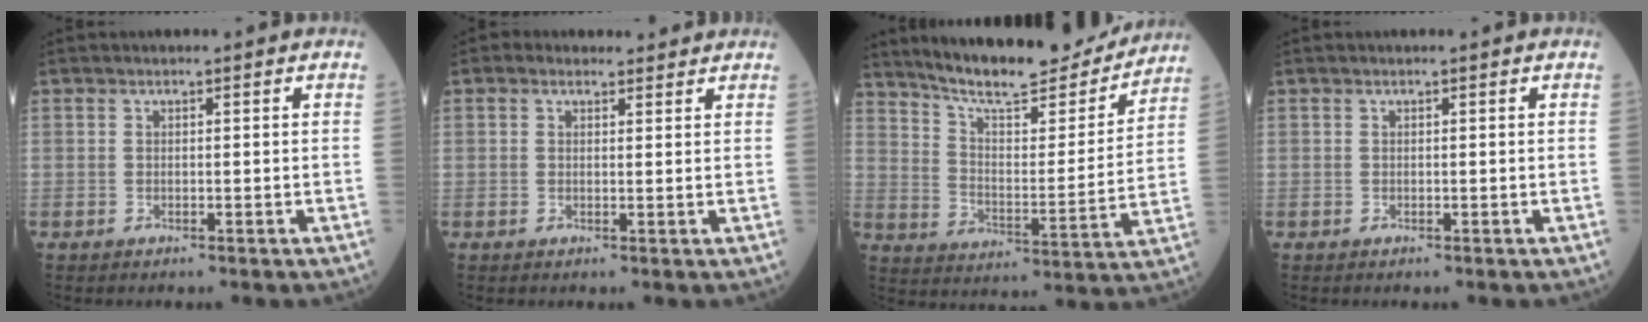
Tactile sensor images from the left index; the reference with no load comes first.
{"total": 2.5, "force": [2.0, 1.4, 0.4], "torque": [-0.007, 0.019, 0.027]}
{"total": 19.7, "force": [17.8, 3.2, 8.0], "torque": [-0.126, -0.014, 0.262]}
{"total": 0.0}